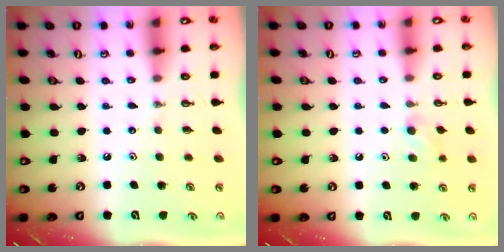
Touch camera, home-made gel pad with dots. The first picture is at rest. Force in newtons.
{"total": 5.7, "press": 5.7, "slide": 1.0}